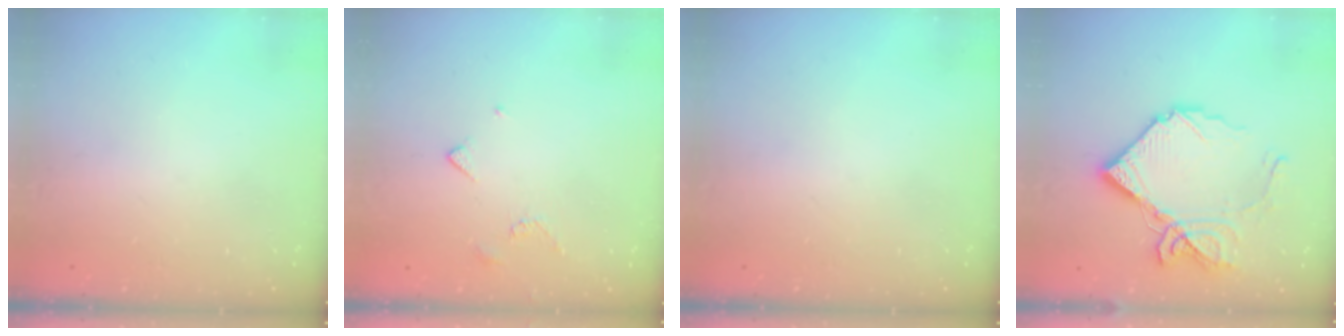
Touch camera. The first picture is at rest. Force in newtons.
{"total": 3.5, "press": 3.4, "slide": 0.7}
{"total": 0.0}
{"total": 15.9, "press": 15.8, "slide": 1.4}